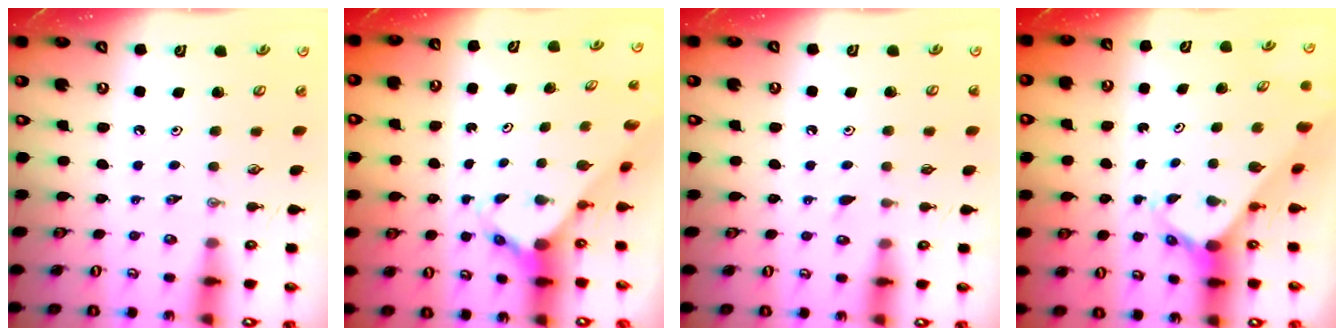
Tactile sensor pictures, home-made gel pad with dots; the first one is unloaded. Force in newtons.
{"total": 3.7, "press": 3.6, "slide": 0.3}
{"total": 6.8, "press": 6.7, "slide": 0.6}
{"total": 2.5, "press": 2.4, "slide": 0.3}